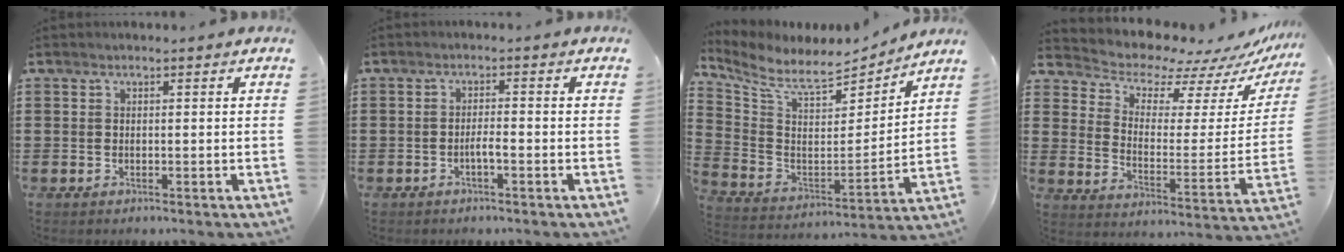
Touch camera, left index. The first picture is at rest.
{"total": 1.8, "force": [-0.9, 0.3, 1.6], "torque": [-0.029, 0.001, -0.017]}
{"total": 8.6, "force": [7.6, 2.0, 3.5], "torque": [-0.106, -0.054, 0.128]}
{"total": 7.3, "force": [6.9, 2.1, 1.2], "torque": [-0.050, -0.062, 0.119]}